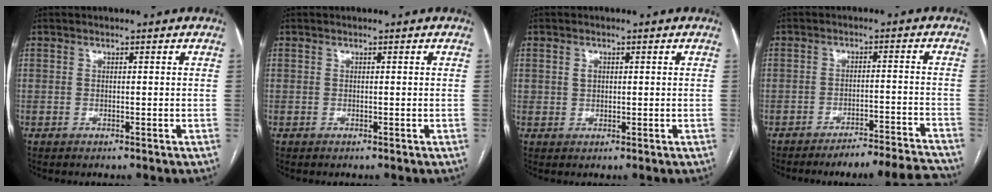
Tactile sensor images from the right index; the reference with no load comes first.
{"total": 0.0}
{"total": 1.3, "force": [0.3, 1.1, 0.8], "torque": [-0.015, 0.003, 0.007]}
{"total": 12.8, "force": [-12.4, -0.1, 3.3], "torque": [-0.023, 0.007, -0.161]}